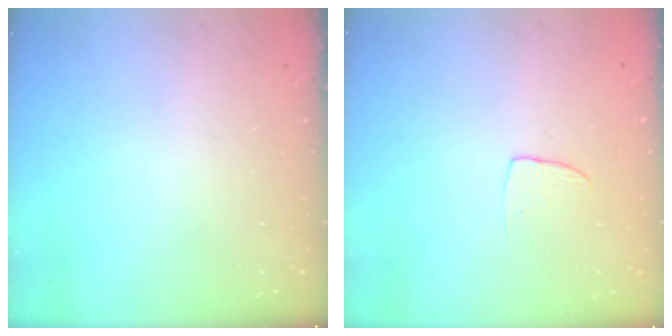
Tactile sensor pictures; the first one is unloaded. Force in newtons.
{"total": 3.3, "press": 3.3, "slide": 0.2}